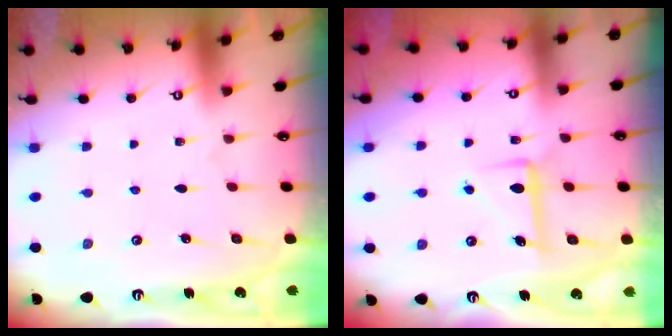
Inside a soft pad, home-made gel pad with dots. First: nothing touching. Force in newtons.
{"total": 6.4, "press": 6.3, "slide": 0.7}